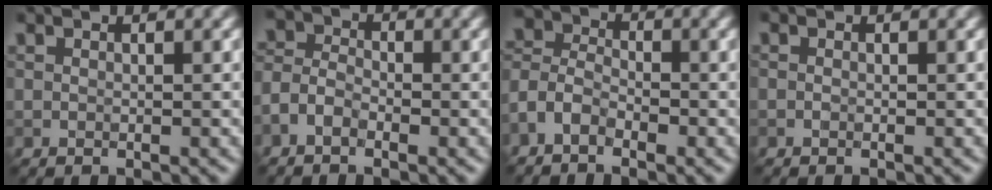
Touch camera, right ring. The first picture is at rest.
{"total": 2.6, "force": [-1.3, 1.6, 1.6], "torque": [-0.036, 0.004, -0.033]}
{"total": 3.8, "force": [-2.2, 2.3, 2.1], "torque": [-0.050, 0.006, -0.054]}
{"total": 0.0}